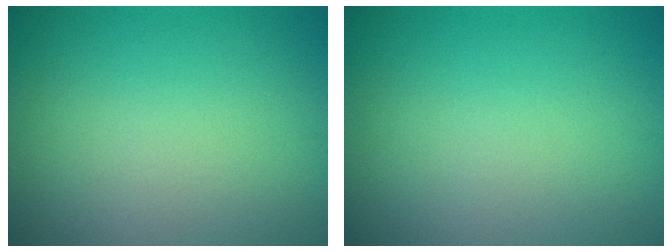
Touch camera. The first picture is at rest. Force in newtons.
{"total": 0.0}